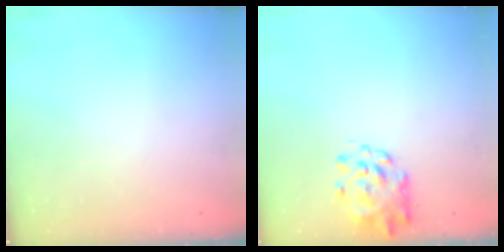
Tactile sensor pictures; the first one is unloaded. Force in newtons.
{"total": 2.8, "press": 2.6, "slide": 0.8}